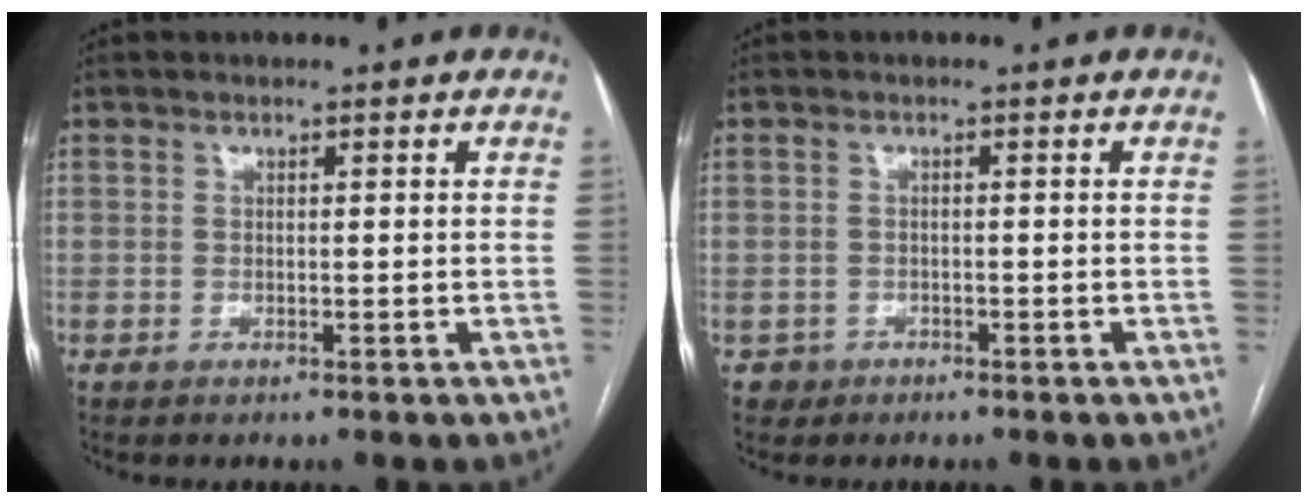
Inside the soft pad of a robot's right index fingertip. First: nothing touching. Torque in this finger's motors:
{"motor_torque": [-0.42, 0.30, -1.05, -0.21]}